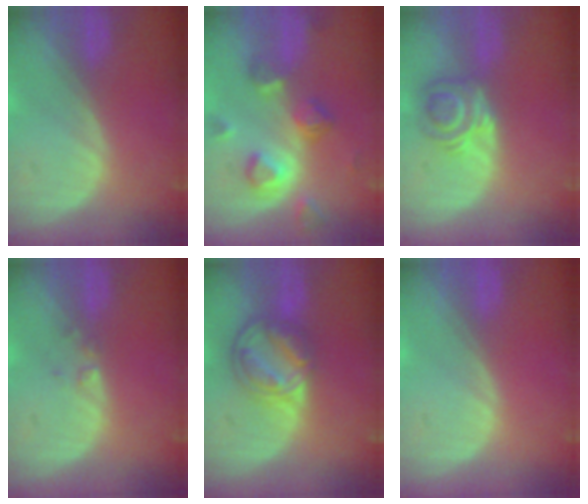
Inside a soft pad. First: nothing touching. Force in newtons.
{"total": 7.3, "press": 6.9, "slide": 2.5}
{"total": 5.8, "press": 4.9, "slide": 3.0}
{"total": 0.9, "press": 0.9, "slide": 0.1}
{"total": 8.2, "press": 7.0, "slide": 4.4}
{"total": 0.0}